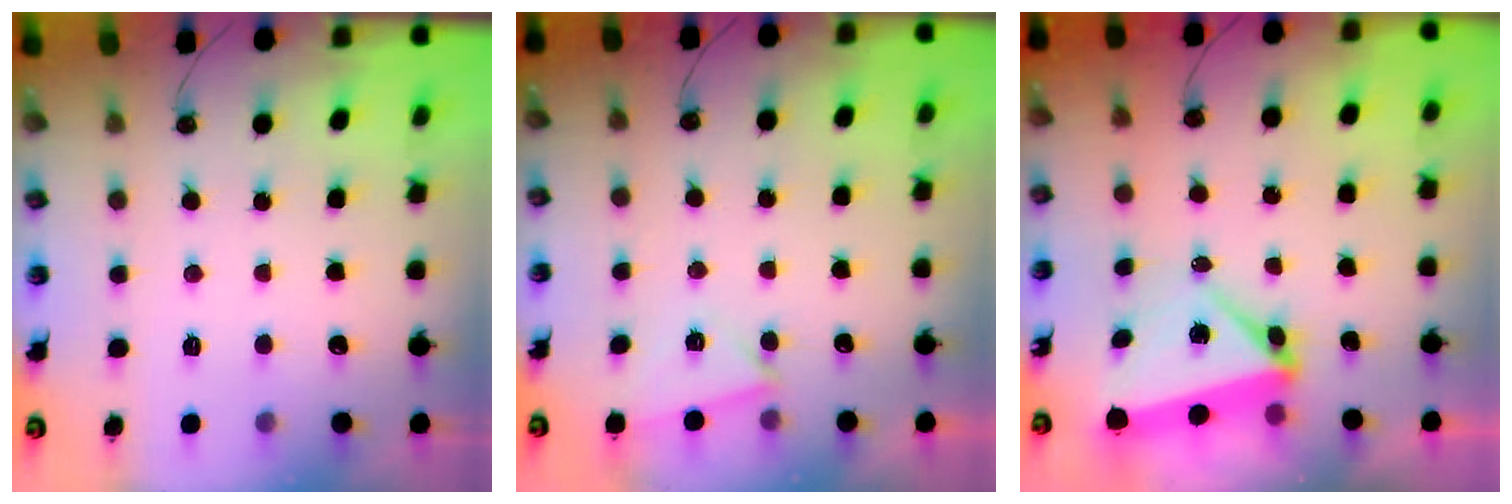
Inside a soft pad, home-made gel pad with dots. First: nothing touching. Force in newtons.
{"total": 3.0, "press": 2.5, "slide": 1.7}
{"total": 5.8, "press": 5.1, "slide": 2.8}